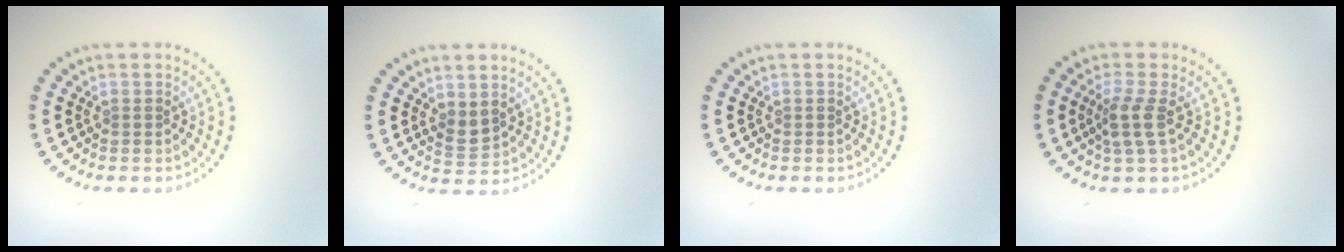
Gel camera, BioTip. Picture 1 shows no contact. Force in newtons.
{"total": 1.6, "press": 1.4, "slide": 0.9}
{"total": 0.0}
{"total": 2.4, "press": 1.8, "slide": 1.5}